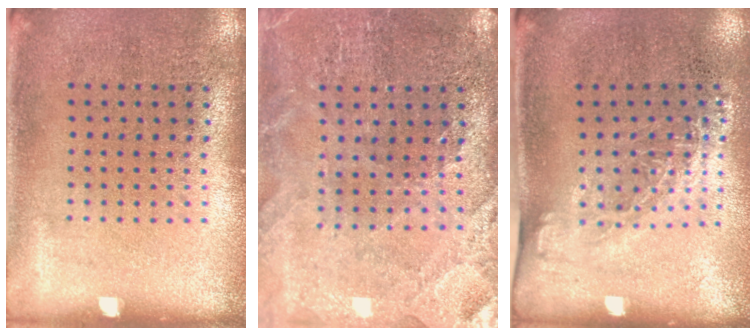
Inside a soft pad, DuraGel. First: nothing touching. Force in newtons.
{"total": 1.0, "press": 1.0, "slide": 0.1}
{"total": 1.3, "press": 0.9, "slide": 0.9}